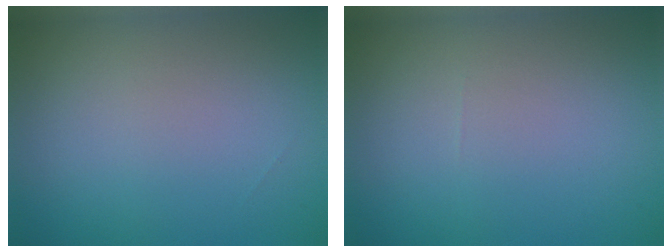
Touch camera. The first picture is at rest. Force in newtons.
{"total": 0.0}